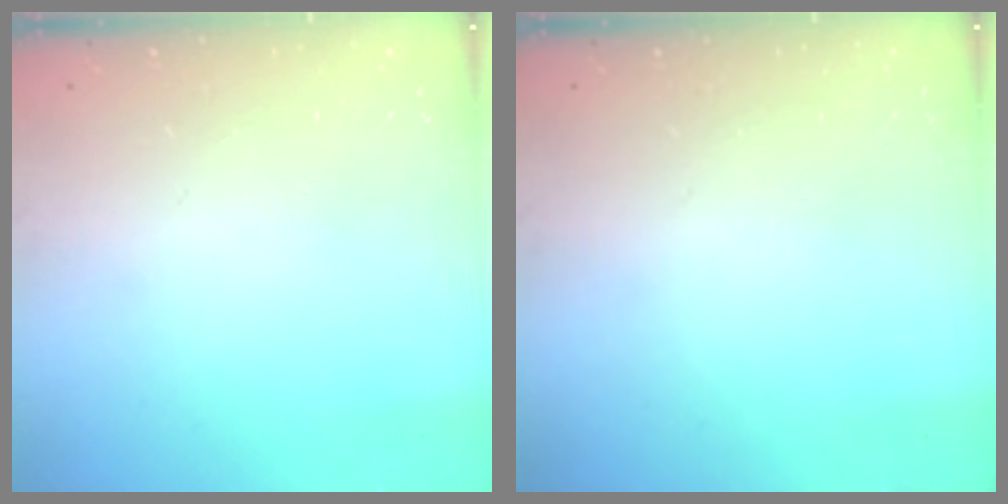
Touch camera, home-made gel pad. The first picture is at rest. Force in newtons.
{"total": 0.0}